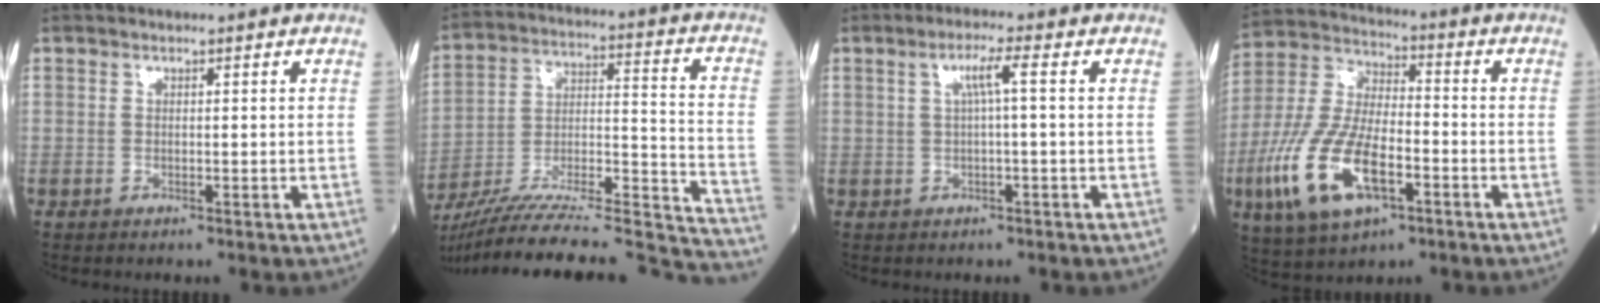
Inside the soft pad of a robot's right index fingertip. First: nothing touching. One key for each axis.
{"total": 32.2, "fx": -29.9, "fy": 1.5, "fz": 11.9, "tx": -0.145, "ty": -0.021, "tz": -0.439}
{"total": 3.3, "fx": 0.6, "fy": -0.2, "fz": 3.2, "tx": -0.062, "ty": 0.010, "tz": 0.012}
{"total": 16.3, "fx": -5.9, "fy": 6.6, "fz": 13.6, "tx": -0.302, "ty": -0.004, "tz": -0.106}